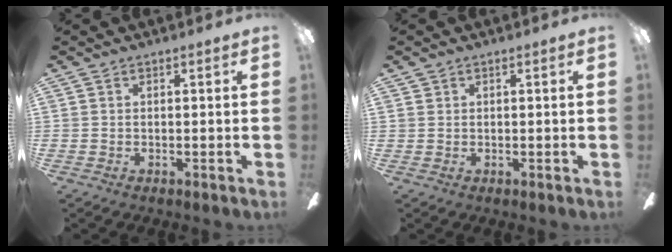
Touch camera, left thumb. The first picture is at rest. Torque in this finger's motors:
{"motor_torque": [-0.40, -0.16, 0.08, -0.31, 0.05]}